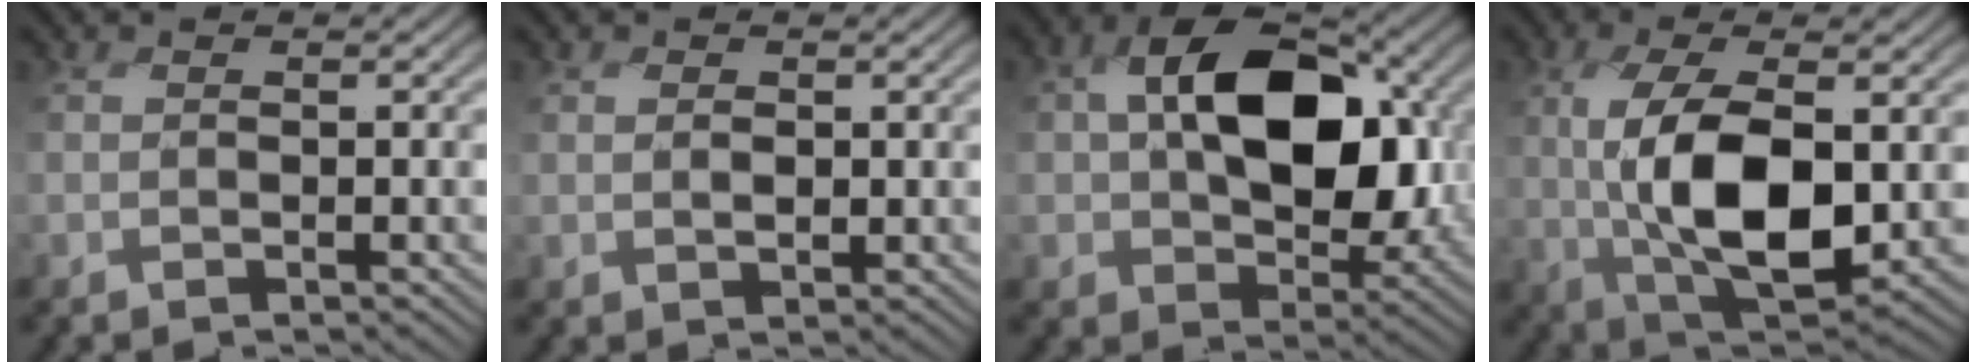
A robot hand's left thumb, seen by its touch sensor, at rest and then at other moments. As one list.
[{"total": 1.5, "force": [0.2, 1.0, 1.1], "torque": [-0.024, -0.003, 0.002]}, {"total": 14.6, "force": [1.8, 9.7, 10.8], "torque": [-0.183, 0.003, 0.034]}, {"total": 11.0, "force": [-0.5, 5.3, 9.6], "torque": [-0.203, -0.013, -0.002]}]